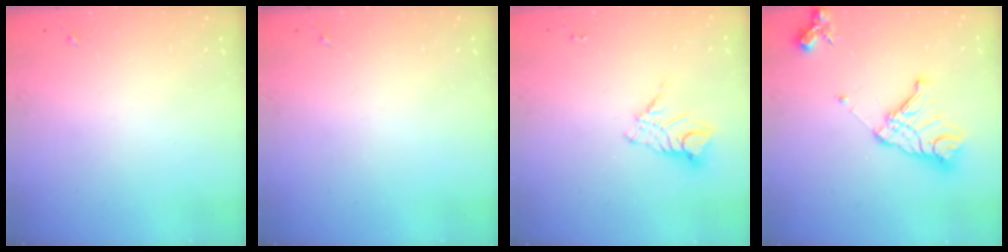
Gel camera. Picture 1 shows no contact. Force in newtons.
{"total": 0.0}
{"total": 10.2, "press": 10.1, "slide": 1.0}
{"total": 15.6, "press": 15.5, "slide": 1.8}